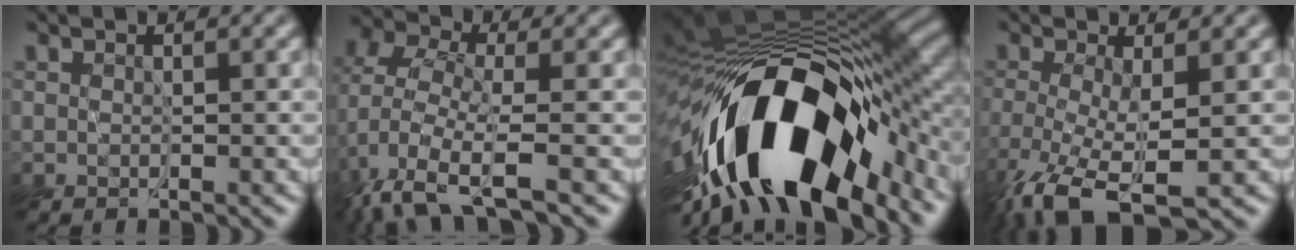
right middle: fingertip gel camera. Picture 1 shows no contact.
{"total": 6.5, "force": [-3.3, 2.4, 5.0], "torque": [-0.114, -0.006, -0.083]}
{"total": 16.3, "force": [-6.7, 7.4, 12.9], "torque": [-0.220, -0.001, -0.115]}
{"total": 6.1, "force": [-3.0, 1.7, 5.0], "torque": [-0.115, -0.020, -0.057]}